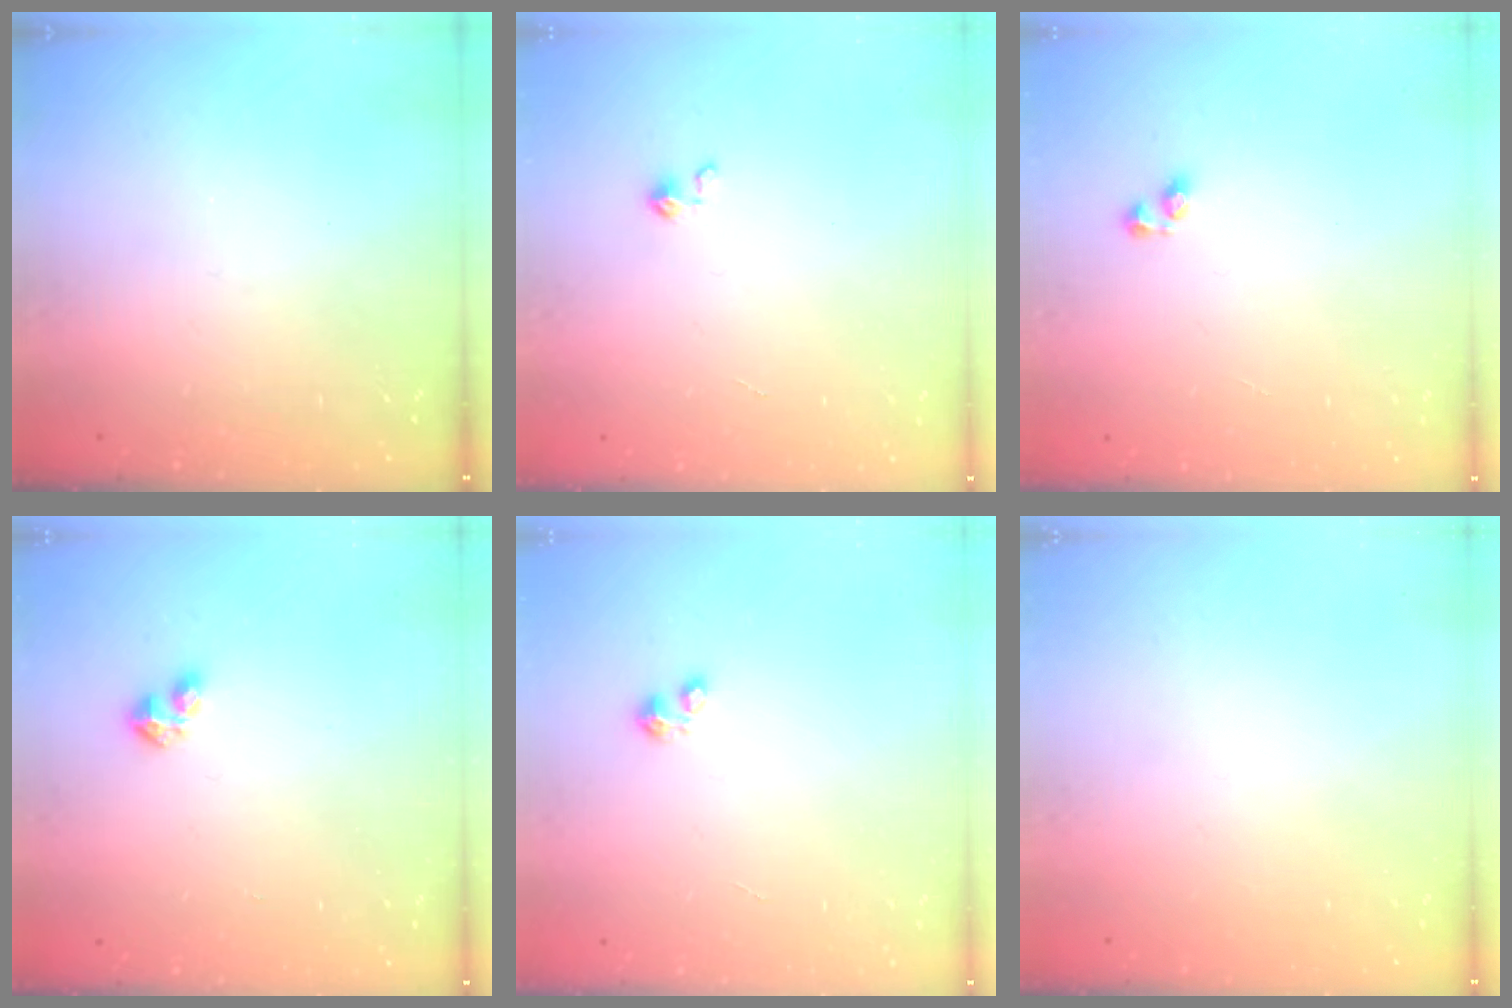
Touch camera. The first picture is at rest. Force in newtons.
{"total": 1.6, "press": 1.6, "slide": 0.2}
{"total": 3.4, "press": 3.4, "slide": 0.5}
{"total": 2.9, "press": 2.8, "slide": 0.6}
{"total": 2.3, "press": 2.3, "slide": 0.3}
{"total": 0.0}